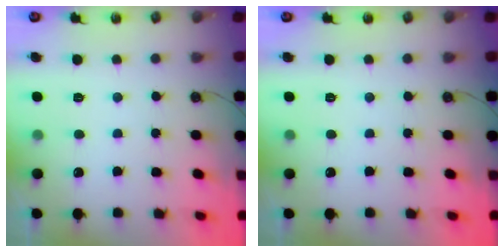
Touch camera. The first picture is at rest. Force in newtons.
{"total": 0.0}